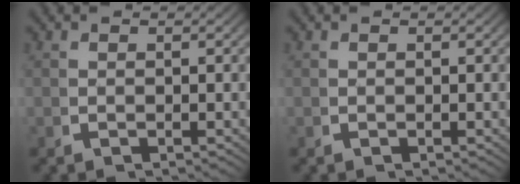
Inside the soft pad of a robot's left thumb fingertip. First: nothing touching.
{"total": 0.0}